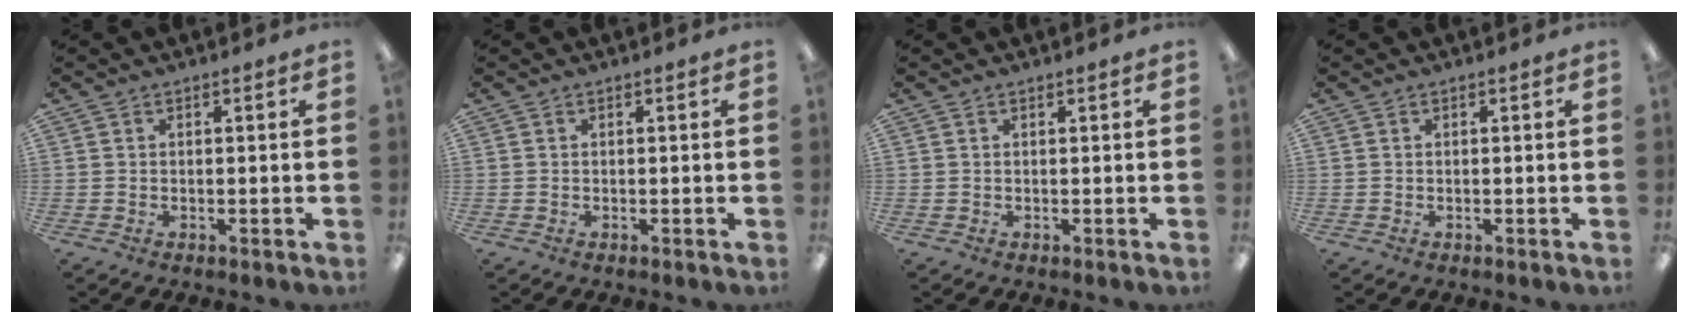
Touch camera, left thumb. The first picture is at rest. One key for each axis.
{"total": 0.0}
{"total": 0.0}
{"total": 0.0}